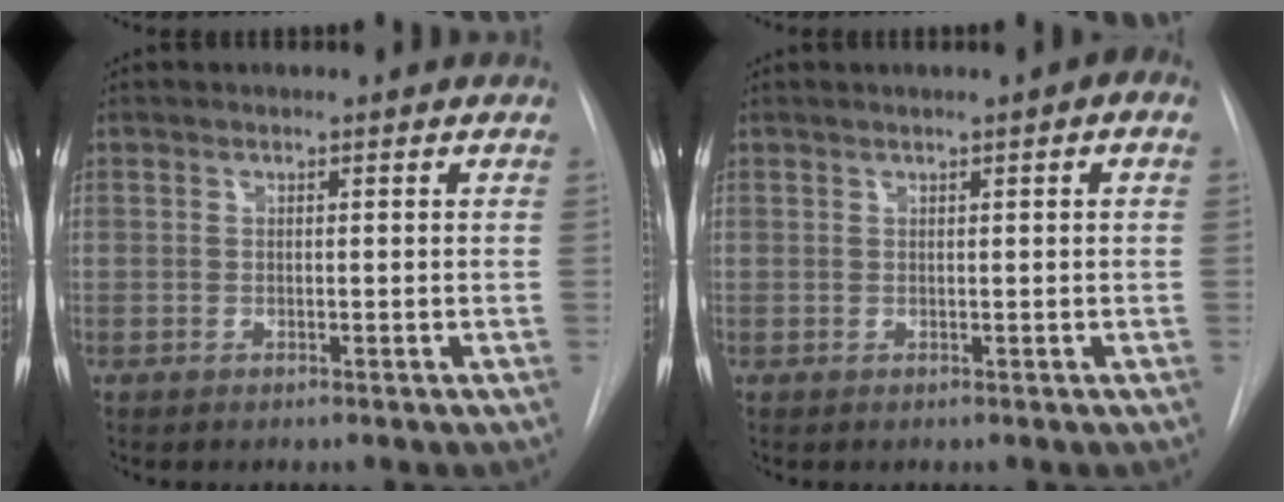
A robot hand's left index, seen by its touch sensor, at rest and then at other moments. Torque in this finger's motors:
{"motor_torque": [0.11, -0.19, -0.09, 0.01]}